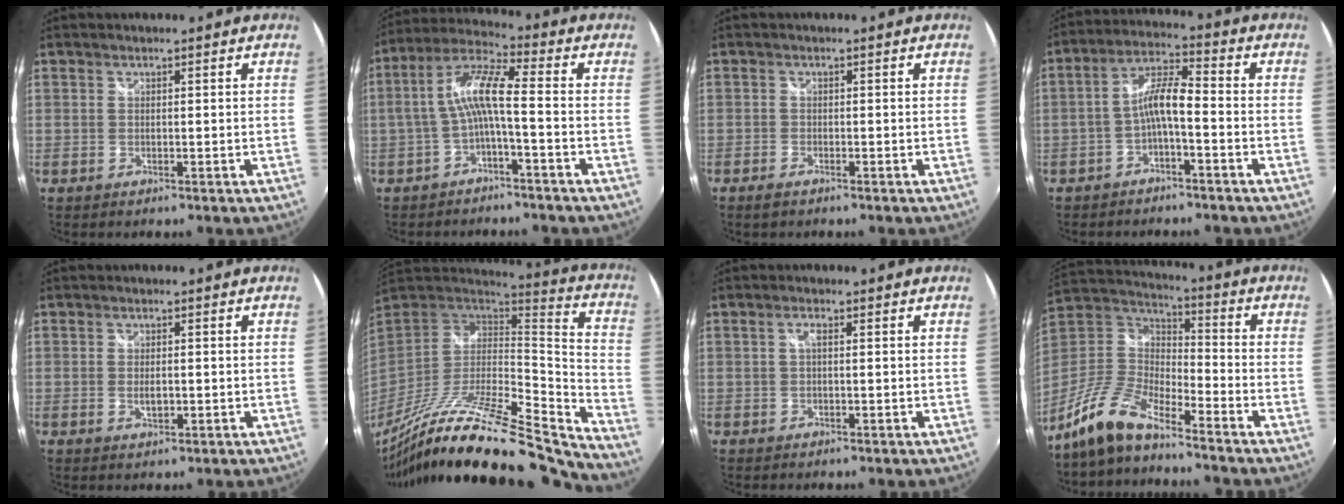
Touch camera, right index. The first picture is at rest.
{"total": 8.3, "force": [-1.9, 1.0, 8.0], "torque": [-0.180, 0.018, -0.033]}
{"total": 1.7, "force": [-1.3, 0.7, 0.7], "torque": [-0.021, -0.004, -0.028]}
{"total": 6.4, "force": [-2.6, 1.3, 5.7], "torque": [-0.125, 0.017, -0.047]}
{"total": 2.5, "force": [-0.4, 1.3, 2.1], "torque": [-0.034, -0.002, -0.006]}
{"total": 27.2, "force": [-22.5, 3.5, 14.8], "torque": [-0.230, -0.048, -0.374]}
{"total": 1.3, "force": [0.1, 0.3, 1.3], "torque": [-0.024, 0.004, -0.001]}
{"total": 12.2, "force": [-9.6, 3.2, 6.7], "torque": [-0.155, 0.005, -0.196]}